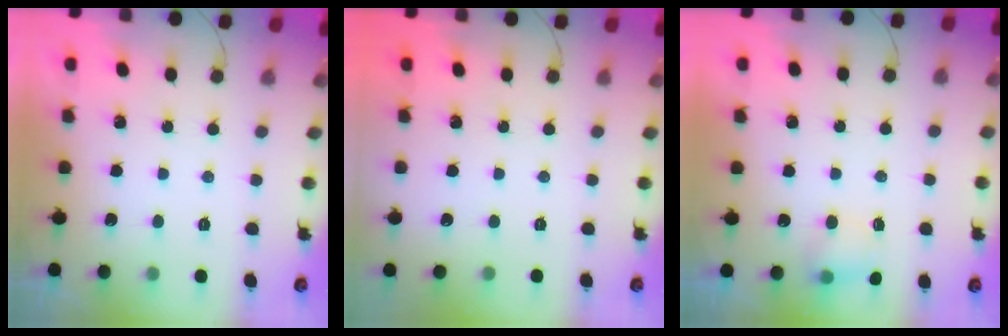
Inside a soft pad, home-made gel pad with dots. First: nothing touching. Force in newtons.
{"total": 0.0}
{"total": 5.6, "press": 5.4, "slide": 1.5}